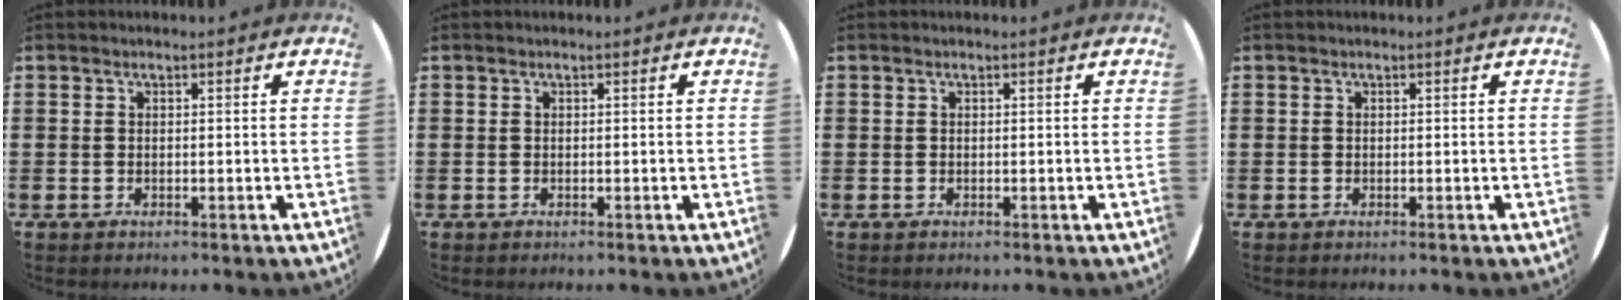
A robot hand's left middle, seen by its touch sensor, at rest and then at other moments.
{"total": 0.0}
{"total": 0.0}
{"total": 0.0}